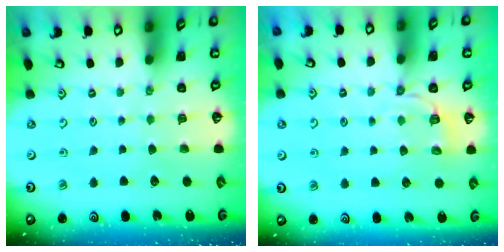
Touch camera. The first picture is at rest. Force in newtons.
{"total": 3.8, "press": 3.3, "slide": 2.0}